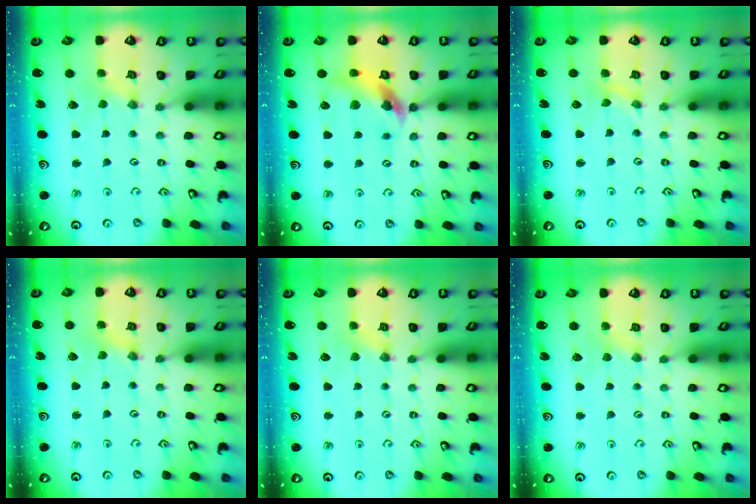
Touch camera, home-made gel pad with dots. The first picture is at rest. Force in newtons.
{"total": 11.0, "press": 10.9, "slide": 1.4}
{"total": 0.0}
{"total": 0.0}
{"total": 1.9, "press": 1.9, "slide": 0.5}
{"total": 0.9, "press": 0.8, "slide": 0.3}